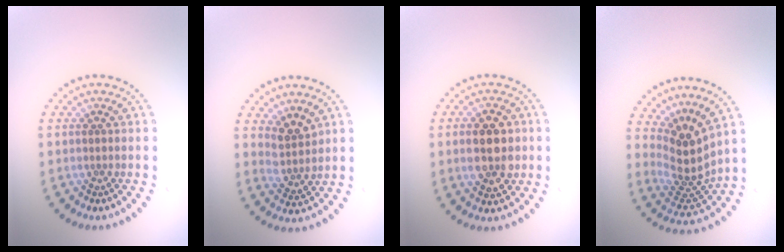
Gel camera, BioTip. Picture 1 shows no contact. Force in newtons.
{"total": 2.5, "press": 1.9, "slide": 1.5}
{"total": 4.8, "press": 4.8, "slide": 0.2}
{"total": 3.9, "press": 2.8, "slide": 2.8}